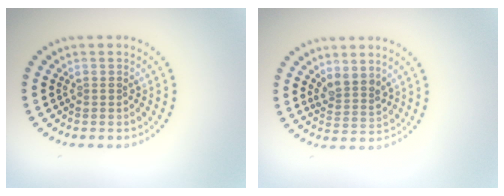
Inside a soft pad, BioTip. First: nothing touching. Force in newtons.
{"total": 2.4, "press": 1.9, "slide": 1.5}